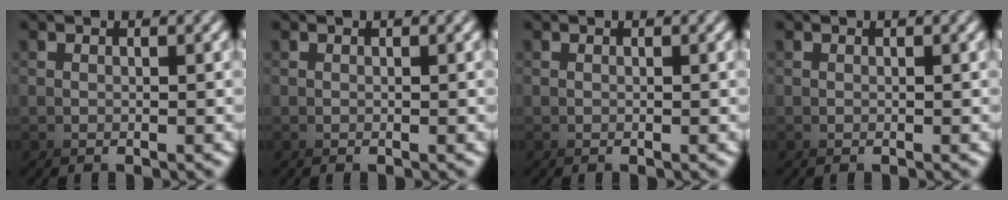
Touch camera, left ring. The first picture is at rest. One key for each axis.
{"total": 0.0}
{"total": 0.0}
{"total": 0.0}